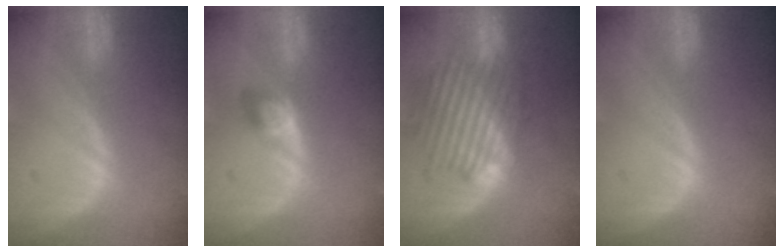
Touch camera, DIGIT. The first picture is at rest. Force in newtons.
{"total": 2.7, "press": 2.7, "slide": 0.0}
{"total": 8.8, "press": 8.7, "slide": 1.5}
{"total": 0.0}